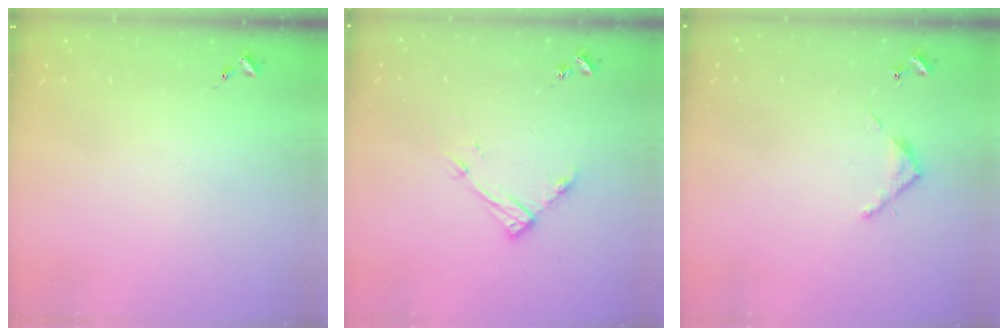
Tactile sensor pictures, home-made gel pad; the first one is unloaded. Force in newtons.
{"total": 11.0, "press": 11.0, "slide": 0.8}
{"total": 3.6, "press": 3.6, "slide": 0.2}